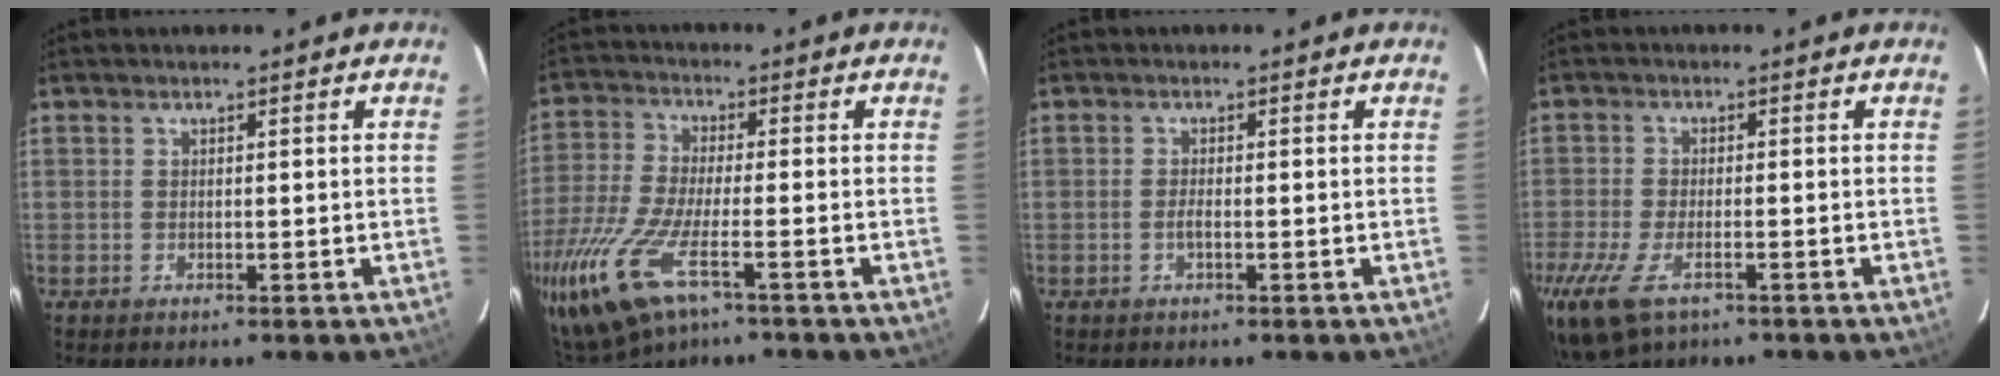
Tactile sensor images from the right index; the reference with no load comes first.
{"total": 19.3, "force": [-11.1, 7.1, 14.1], "torque": [-0.320, -0.063, -0.206]}
{"total": 1.1, "force": [-0.5, 0.2, 0.9], "torque": [-0.019, -0.001, -0.009]}
{"total": 13.0, "force": [-7.9, 6.0, 8.5], "torque": [-0.209, -0.047, -0.138]}